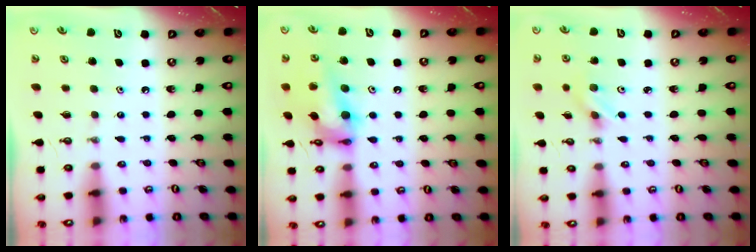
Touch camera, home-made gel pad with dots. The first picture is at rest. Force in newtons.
{"total": 15.5, "press": 15.4, "slide": 1.1}
{"total": 2.2, "press": 2.1, "slide": 0.7}